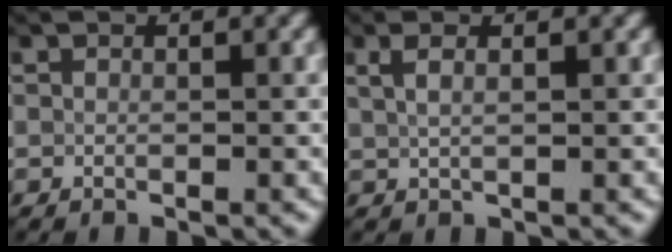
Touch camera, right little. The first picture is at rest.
{"total": 1.6, "force": [1.0, 0.3, 1.2], "torque": [-0.029, 0.009, 0.025]}